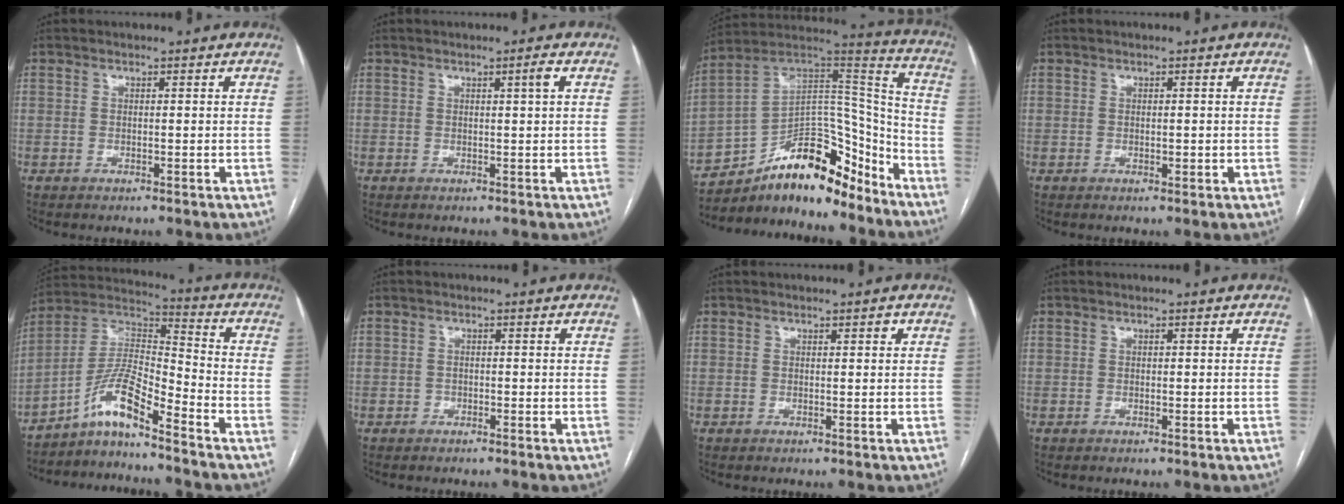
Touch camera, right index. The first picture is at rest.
{"total": 1.4, "force": [0.6, -0.3, 1.3], "torque": [-0.020, -0.003, 0.008]}
{"total": 19.7, "force": [-14.4, 7.2, 11.2], "torque": [-0.188, 0.055, -0.240]}
{"total": 1.2, "force": [0.0, 0.7, 1.0], "torque": [-0.016, 0.001, 0.002]}
{"total": 9.3, "force": [-6.7, 1.0, 6.3], "torque": [-0.134, 0.023, -0.128]}
{"total": 1.0, "force": [-0.5, 0.8, -0.1], "torque": [-0.003, 0.004, -0.012]}
{"total": 0.9, "force": [0.5, 0.3, 0.7], "torque": [-0.008, 0.001, 0.005]}
{"total": 0.0}